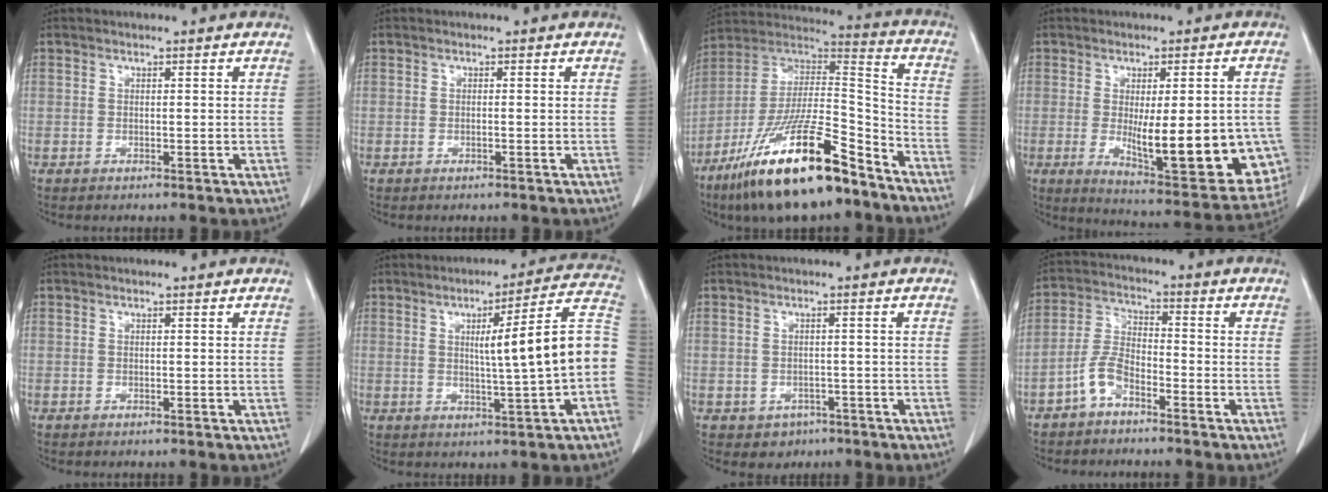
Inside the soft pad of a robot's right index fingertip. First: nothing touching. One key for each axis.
{"total": 0.0}
{"total": 24.5, "fx": -16.4, "fy": 4.7, "fz": 17.6, "tx": -0.307, "ty": -0.010, "tz": -0.284}
{"total": 19.1, "fx": -3.4, "fy": 5.2, "fz": 18.0, "tx": -0.183, "ty": -0.017, "tz": -0.020}
{"total": 0.0}
{"total": 13.7, "fx": -0.3, "fy": -0.5, "fz": 13.7, "tx": -0.177, "ty": 0.021, "tz": -0.009}
{"total": 2.8, "fx": -1.5, "fy": 2.3, "fz": 0.6, "tx": -0.005, "ty": 0.008, "tz": -0.013}
{"total": 5.5, "fx": -3.6, "fy": 2.3, "fz": 3.5, "tx": -0.083, "ty": 0.014, "tz": -0.076}